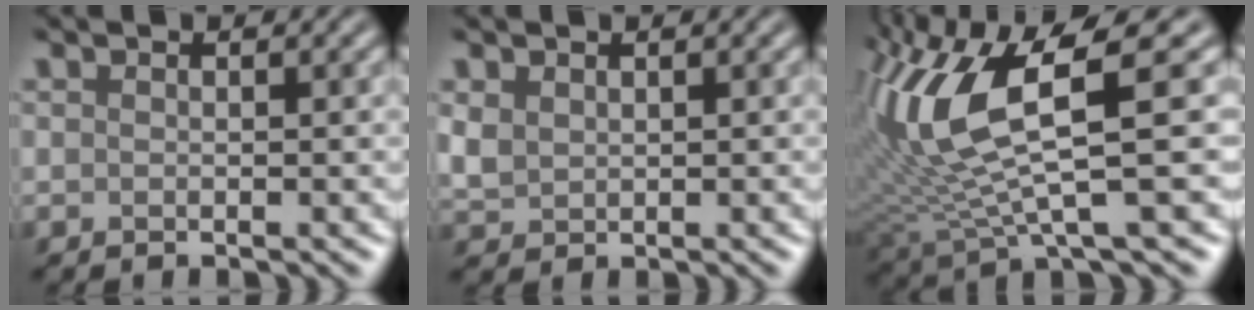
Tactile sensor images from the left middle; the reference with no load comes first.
{"total": 1.8, "force": [0.7, 1.4, 0.8], "torque": [-0.024, -0.001, 0.017]}
{"total": 10.4, "force": [2.7, 3.0, 9.6], "torque": [-0.210, -0.006, 0.055]}